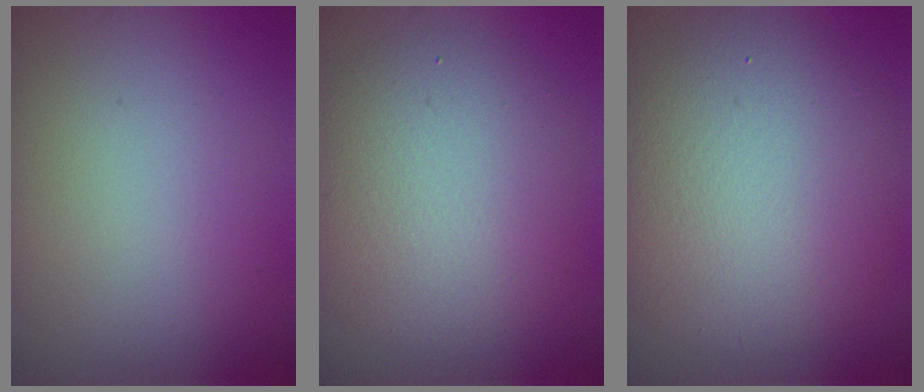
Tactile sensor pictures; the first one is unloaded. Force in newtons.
{"total": 6.4, "press": 6.4, "slide": 0.4}
{"total": 9.6, "press": 9.5, "slide": 0.9}